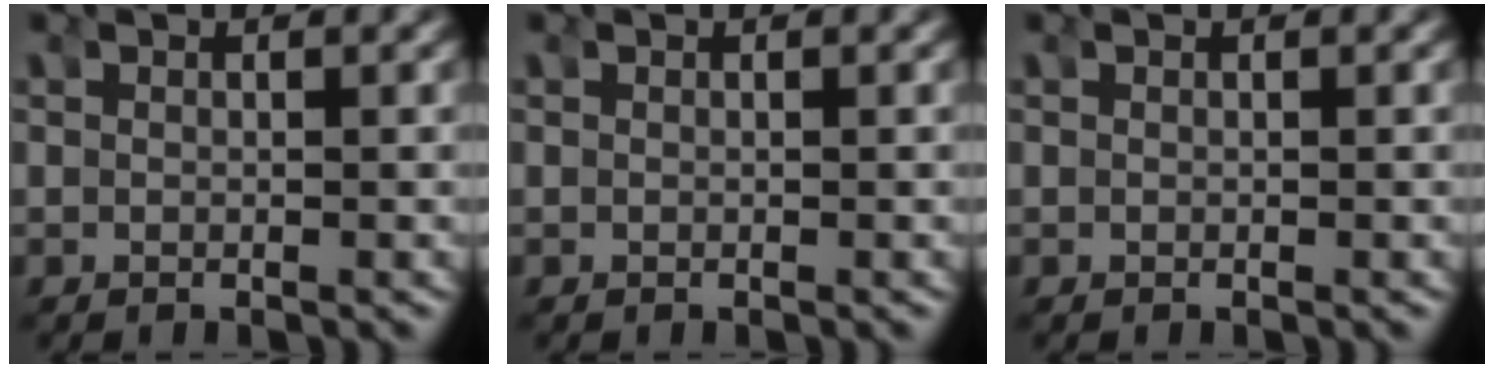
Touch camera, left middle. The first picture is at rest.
{"total": 0.0}
{"total": 0.0}